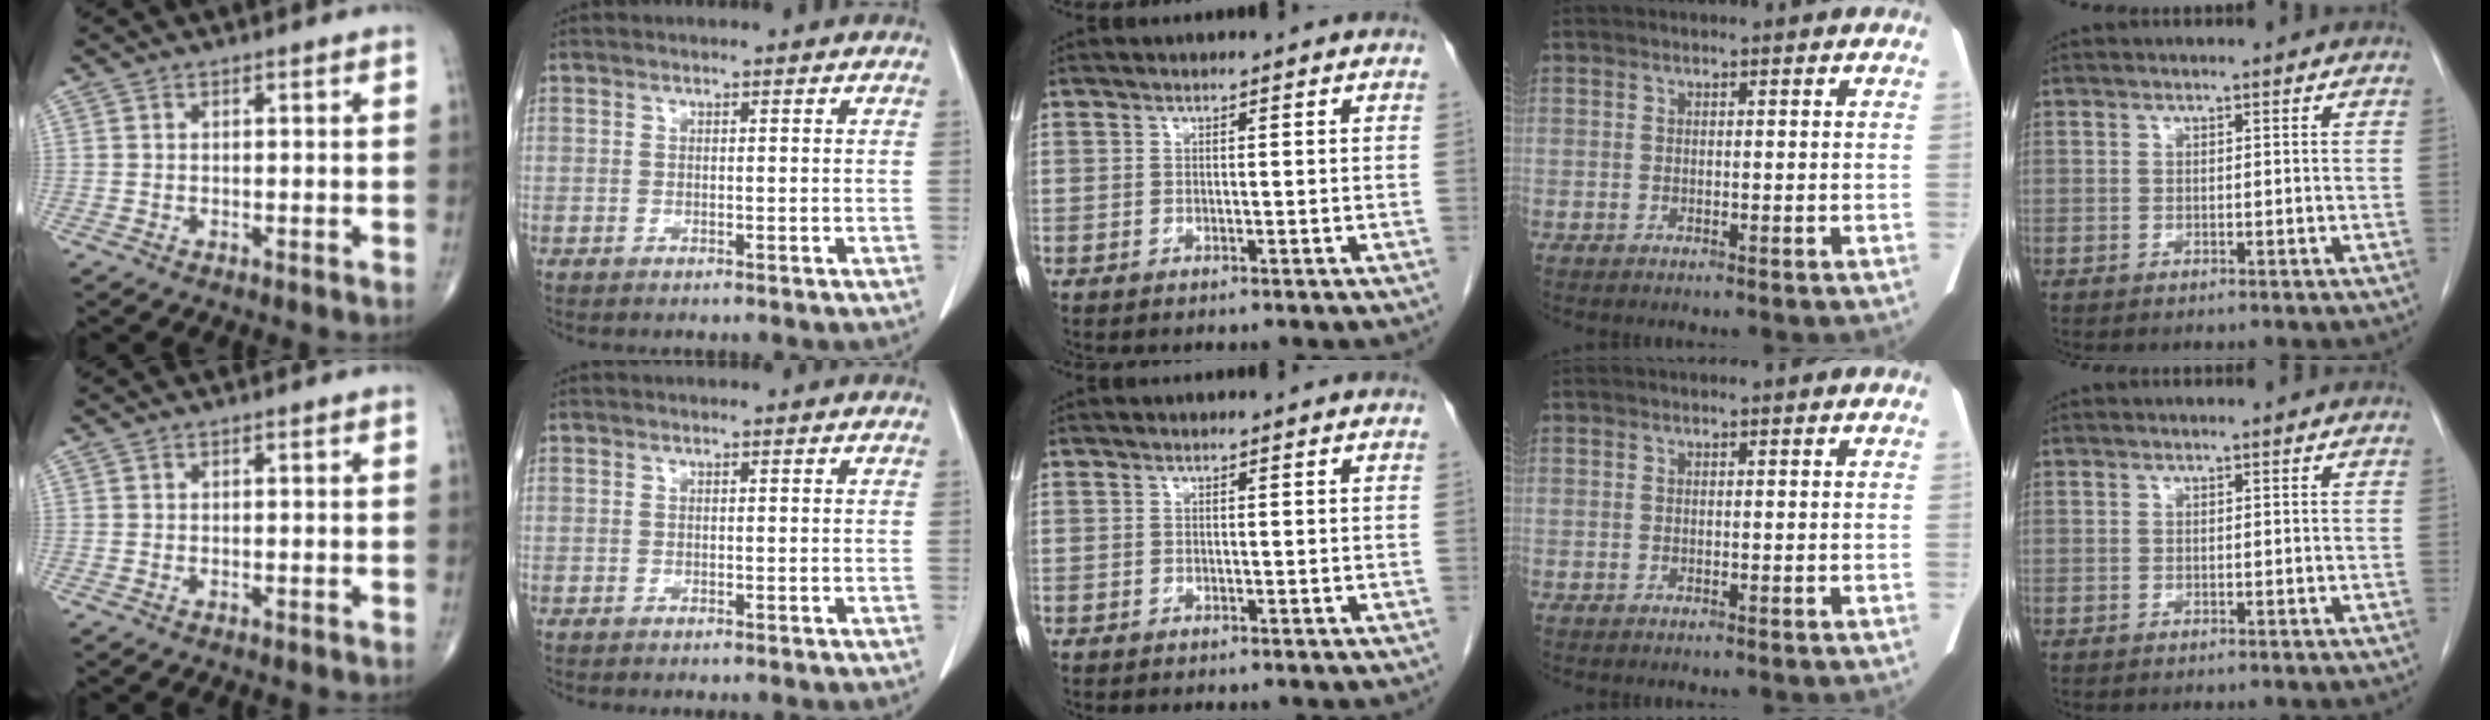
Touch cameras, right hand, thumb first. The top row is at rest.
{}